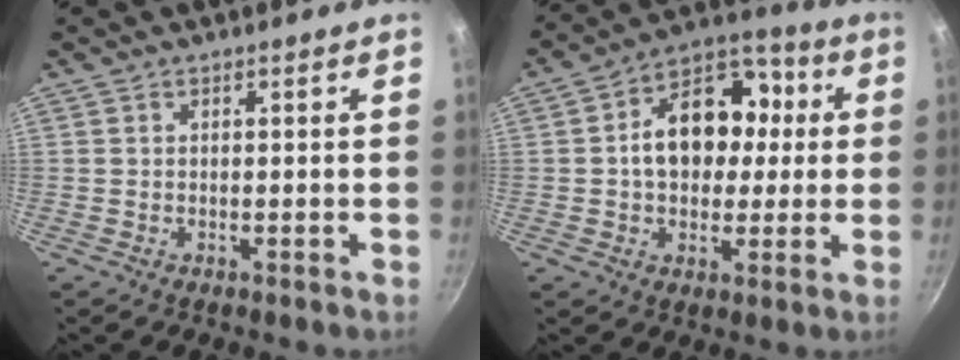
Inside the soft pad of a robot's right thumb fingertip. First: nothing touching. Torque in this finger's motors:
{"motor_torque": [1.86, 1.95, 1.46, -0.02, 0.11]}